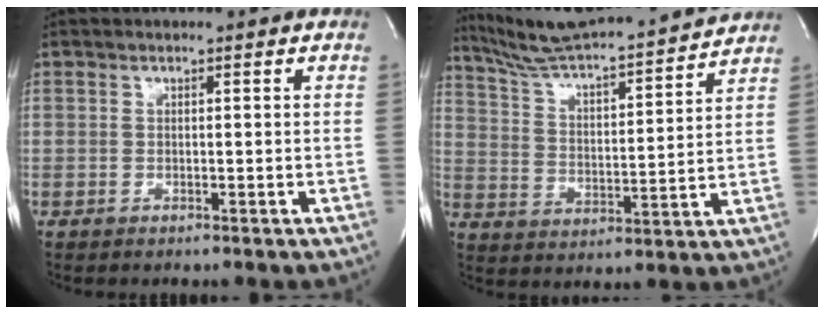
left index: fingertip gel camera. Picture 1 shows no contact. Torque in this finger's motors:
{"motor_torque": [0.10, -0.07, 0.24, 0.08]}